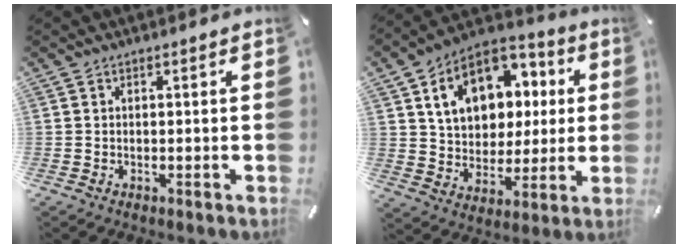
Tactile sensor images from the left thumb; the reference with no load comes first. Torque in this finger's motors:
{"motor_torque": [2.50, 2.51, 1.58, -1.18, 0.26]}